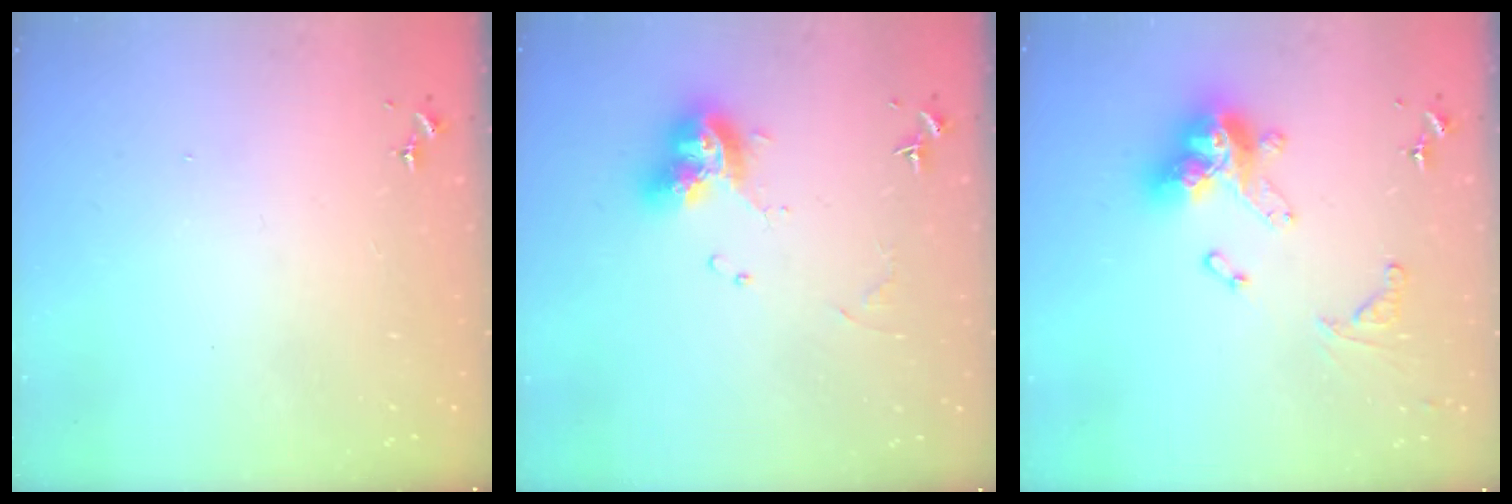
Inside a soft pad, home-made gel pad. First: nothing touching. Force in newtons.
{"total": 11.1, "press": 11.0, "slide": 1.3}
{"total": 18.3, "press": 18.2, "slide": 1.7}